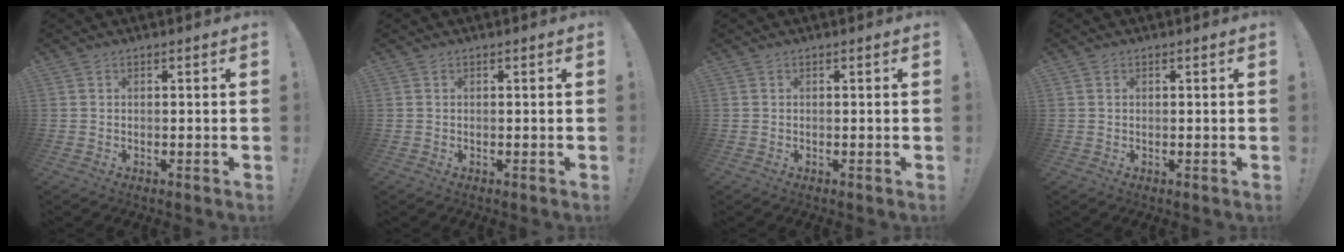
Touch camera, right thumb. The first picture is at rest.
{"total": 0.0}
{"total": 0.0}
{"total": 0.5, "force": [0.2, 0.5, 0.0], "torque": [-0.002, 0.003, 0.005]}